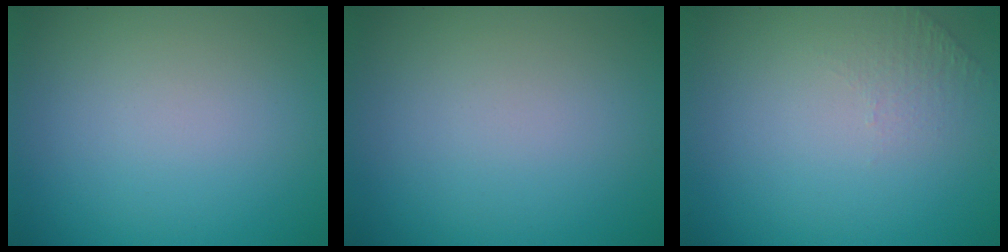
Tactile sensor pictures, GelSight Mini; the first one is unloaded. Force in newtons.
{"total": 0.0}
{"total": 1.0, "press": 0.5, "slide": 0.9}